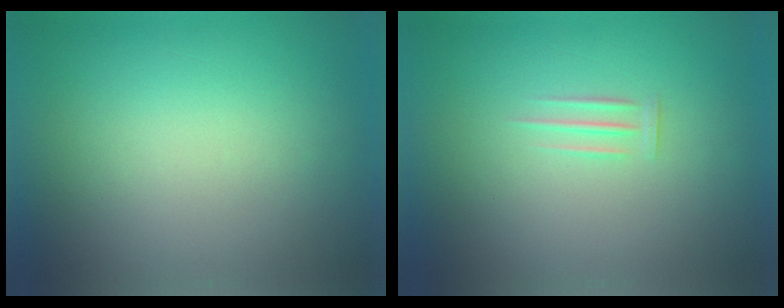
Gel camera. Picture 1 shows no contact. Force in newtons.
{"total": 1.9}